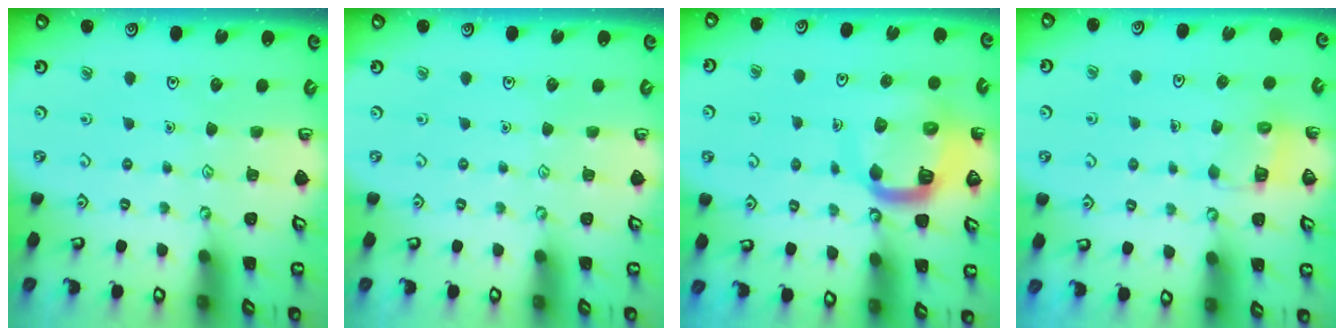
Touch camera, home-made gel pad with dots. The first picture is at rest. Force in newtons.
{"total": 0.0}
{"total": 11.9, "press": 11.8, "slide": 1.3}
{"total": 5.0, "press": 5.0, "slide": 0.3}